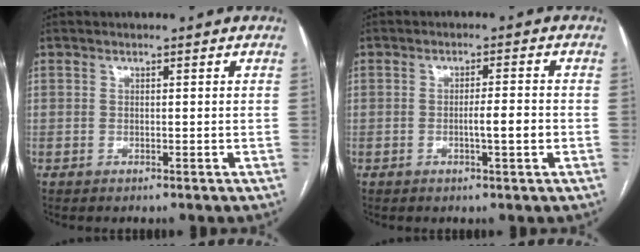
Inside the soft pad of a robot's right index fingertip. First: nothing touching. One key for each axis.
{"total": 3.6, "fx": -0.9, "fy": 0.1, "fz": 3.4, "tx": -0.056, "ty": 0.000, "tz": -0.014}